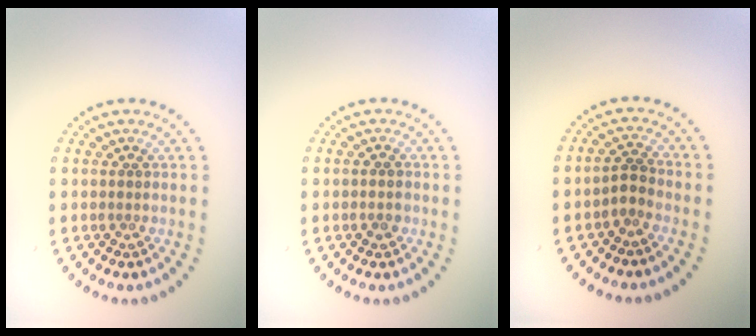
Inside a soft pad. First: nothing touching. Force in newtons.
{"total": 1.1, "press": 1.0, "slide": 0.4}
{"total": 1.4, "press": 1.2, "slide": 0.9}